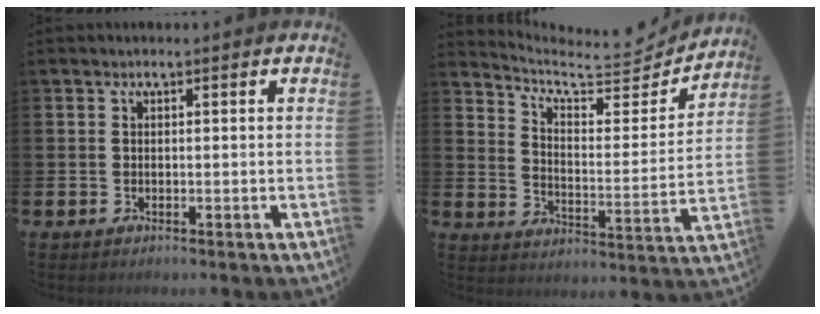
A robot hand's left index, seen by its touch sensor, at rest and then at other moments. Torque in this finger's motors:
{"motor_torque": [1.07, -1.07, -0.05, 0.00]}